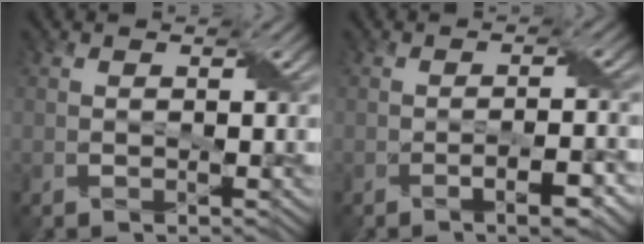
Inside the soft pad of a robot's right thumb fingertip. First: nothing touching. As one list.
[{"total": 3.4, "force": [-1.7, 0.7, 2.8], "torque": [-0.048, 0.002, -0.025]}]